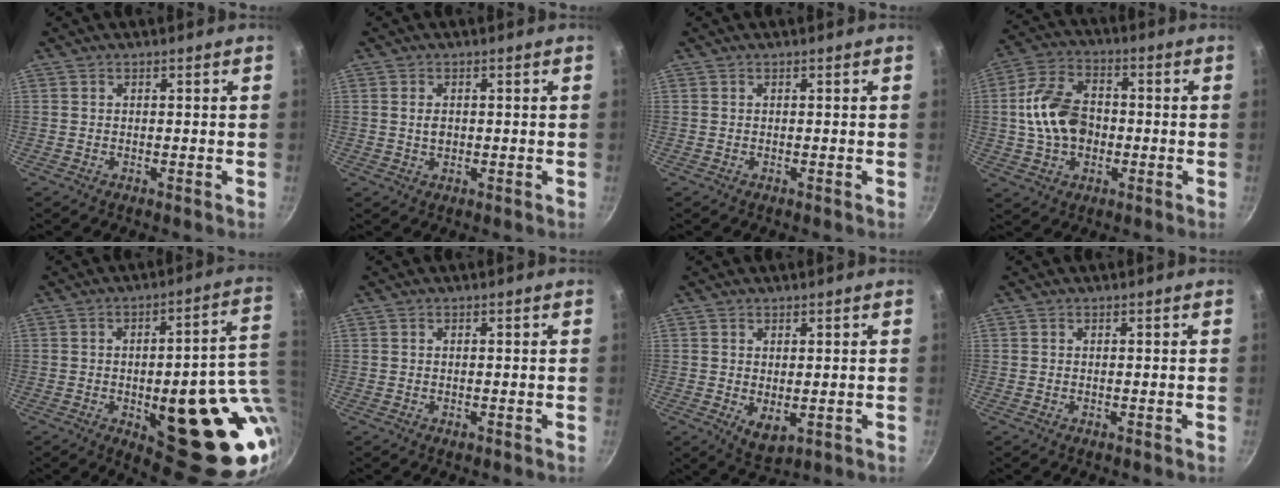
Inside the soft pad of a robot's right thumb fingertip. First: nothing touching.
{"total": 2.2, "force": [0.2, 1.5, 1.6], "torque": [-0.023, 0.001, 0.002]}
{"total": 0.0}
{"total": 12.9, "force": [-0.5, 9.0, 9.2], "torque": [-0.155, 0.024, -0.019]}
{"total": 25.5, "force": [-3.2, 10.2, 23.1], "torque": [-0.237, -0.007, -0.024]}
{"total": 0.5, "force": [-0.1, 0.4, 0.3], "torque": [-0.002, 0.001, -0.002]}
{"total": 4.5, "force": [0.1, 2.7, 3.6], "torque": [-0.052, -0.016, 0.010]}
{"total": 0.0}